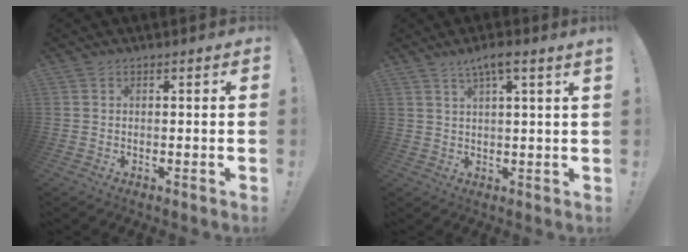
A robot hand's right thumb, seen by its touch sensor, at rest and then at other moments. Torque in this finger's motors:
{"motor_torque": [-0.10, 0.13, 0.14, 0.01, 0.16]}